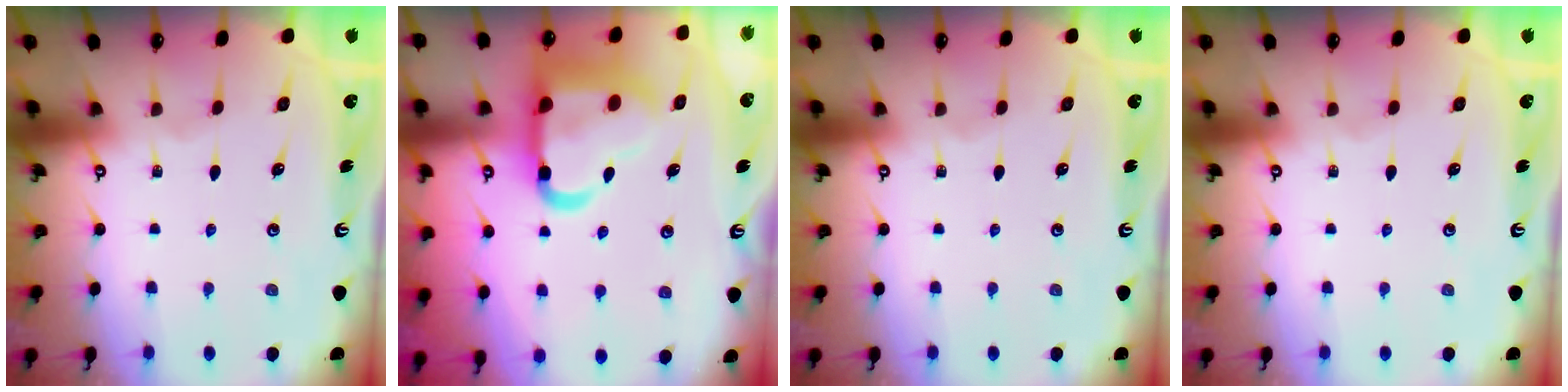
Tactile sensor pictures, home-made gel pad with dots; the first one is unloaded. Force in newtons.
{"total": 18.6, "press": 18.4, "slide": 2.1}
{"total": 0.0}
{"total": 0.0}